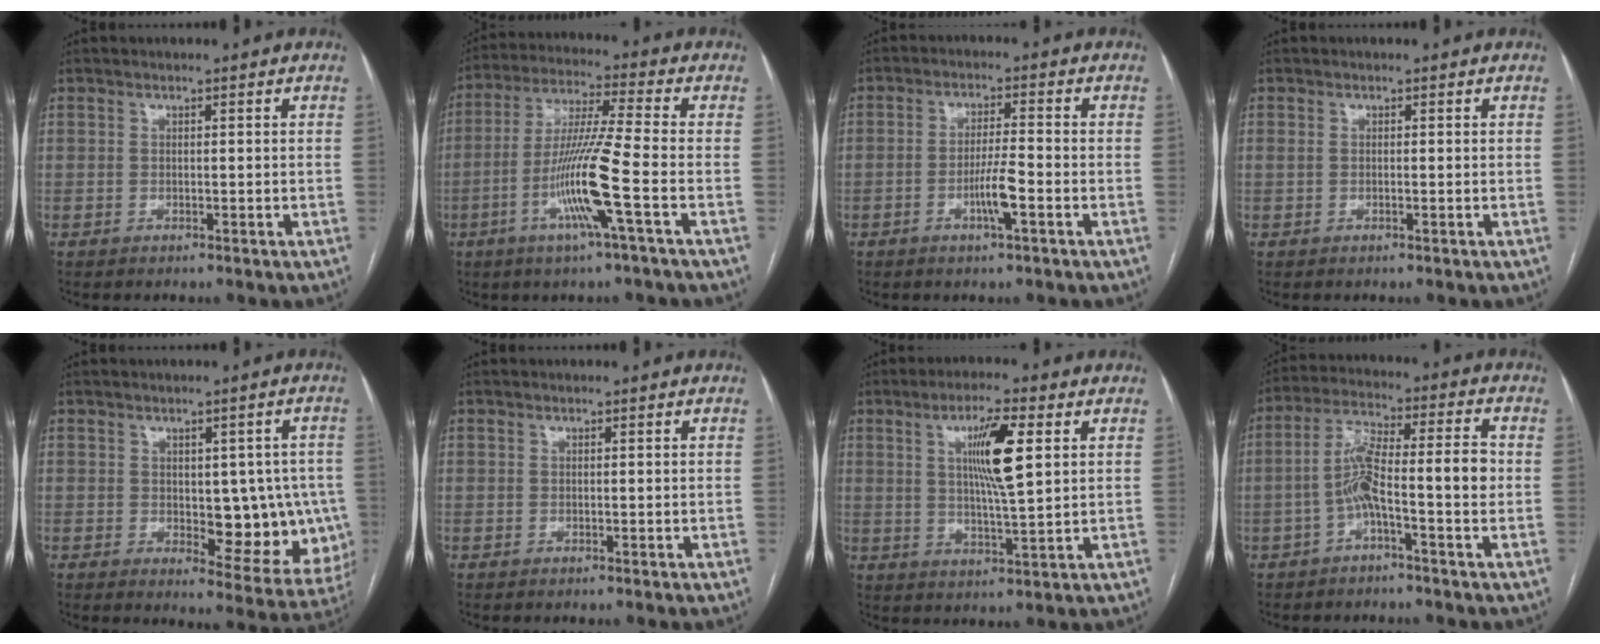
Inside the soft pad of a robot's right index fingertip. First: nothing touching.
{"total": 12.3, "force": [-4.1, -1.1, 11.5], "torque": [-0.227, -0.008, -0.083]}
{"total": 5.0, "force": [-1.9, 0.1, 4.6], "torque": [-0.086, -0.003, -0.034]}
{"total": 0.5, "force": [0.1, 0.2, 0.5], "torque": [-0.012, 0.005, 0.005]}
{"total": 11.8, "force": [-0.7, 5.8, 10.2], "torque": [-0.101, 0.008, 0.009]}
{"total": 0.0}
{"total": 9.1, "force": [2.7, 0.7, 8.7], "torque": [-0.154, -0.001, 0.046]}
{"total": 9.1, "force": [-1.9, 0.9, 8.8], "torque": [-0.156, 0.040, -0.035]}